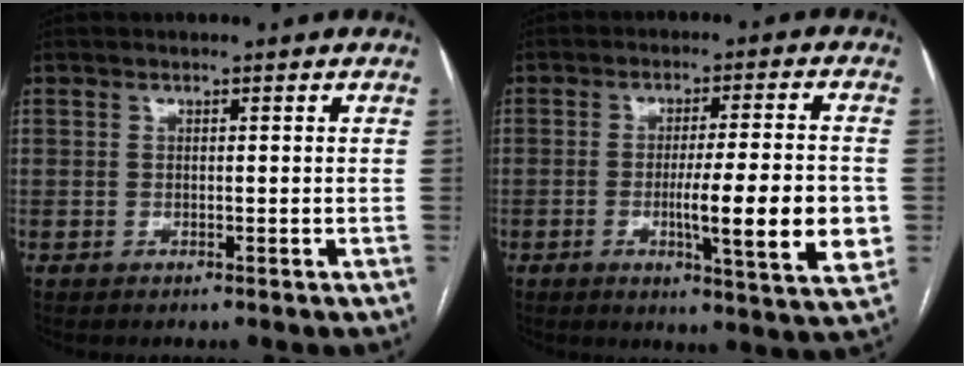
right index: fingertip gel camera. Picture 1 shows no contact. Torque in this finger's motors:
{"motor_torque": [0.70, -0.26, 0.44, 0.12]}